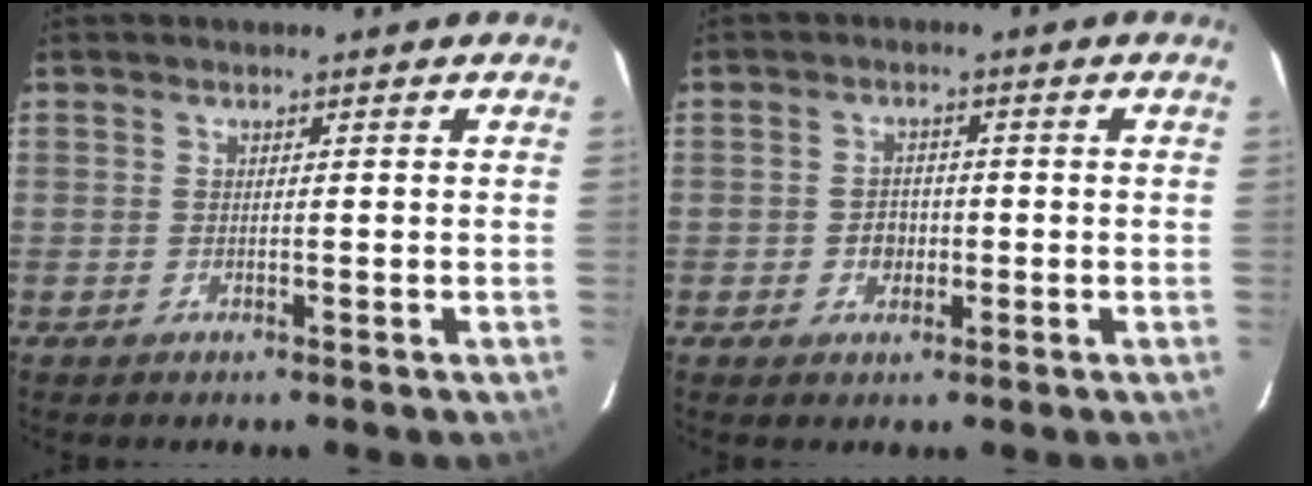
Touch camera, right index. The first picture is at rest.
{"total": 3.3, "force": [-0.8, 2.8, 1.4], "torque": [-0.028, 0.008, -0.008]}